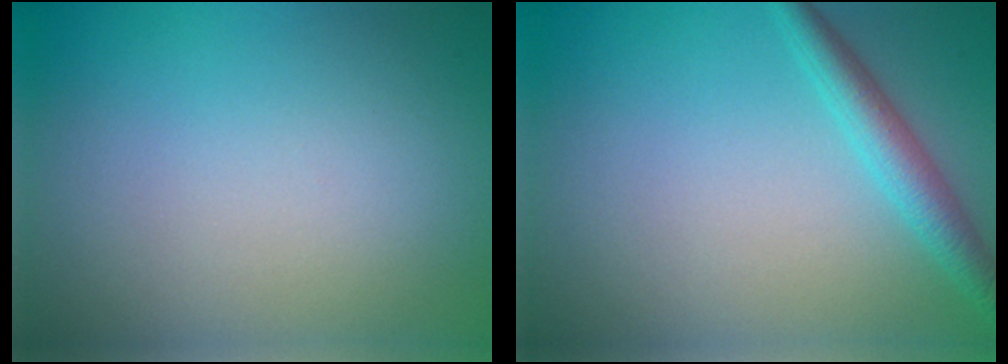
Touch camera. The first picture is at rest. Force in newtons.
{"total": 2.8, "press": 2.8, "slide": 0.1}